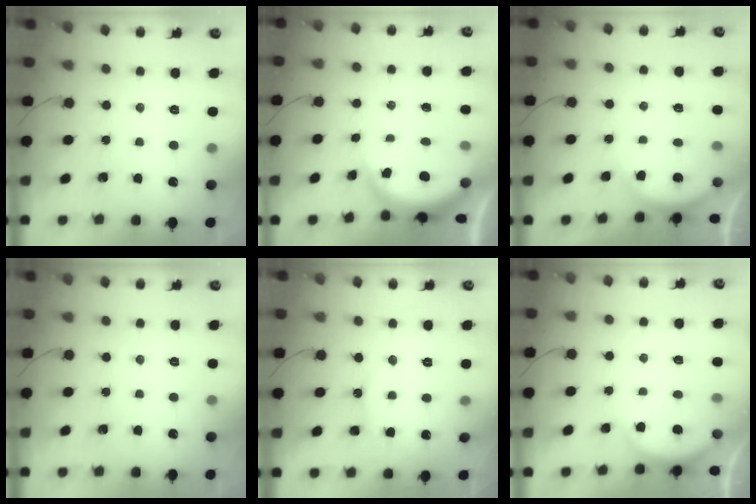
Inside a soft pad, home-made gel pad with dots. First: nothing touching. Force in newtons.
{"total": 4.3, "press": 4.3, "slide": 0.3}
{"total": 2.8, "press": 2.8, "slide": 0.6}
{"total": 0.0}
{"total": 7.7, "press": 7.6, "slide": 0.9}
{"total": 2.8, "press": 2.8, "slide": 0.4}